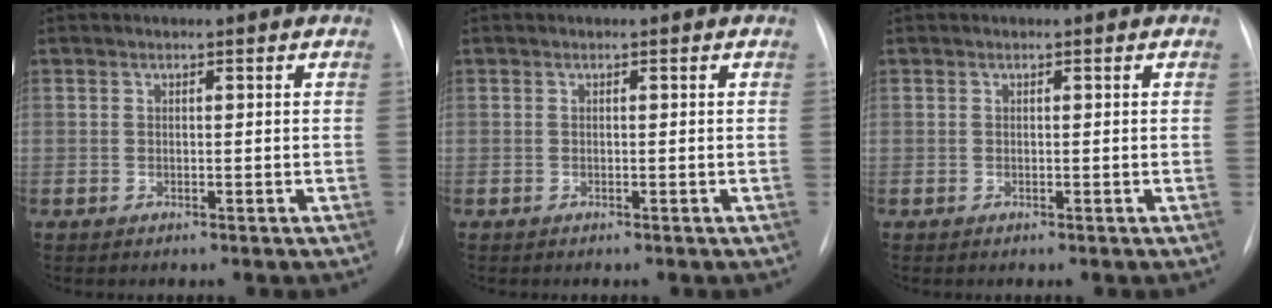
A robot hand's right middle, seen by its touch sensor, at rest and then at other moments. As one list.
[{"total": 0.0}, {"total": 0.0}]